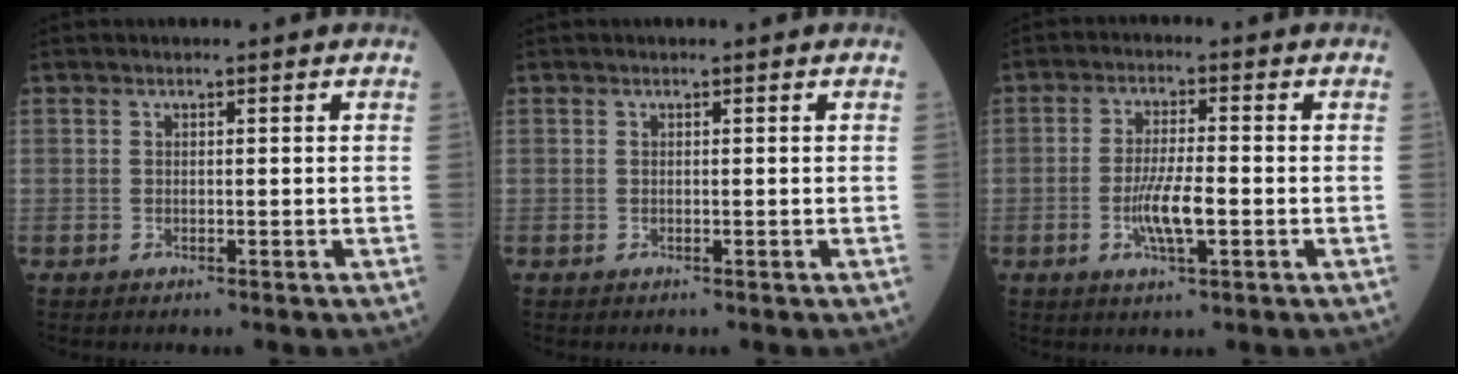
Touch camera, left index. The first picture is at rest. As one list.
[{"total": 0.0}, {"total": 6.0, "force": [-1.6, 1.1, 5.7], "torque": [-0.116, -0.006, -0.030]}]